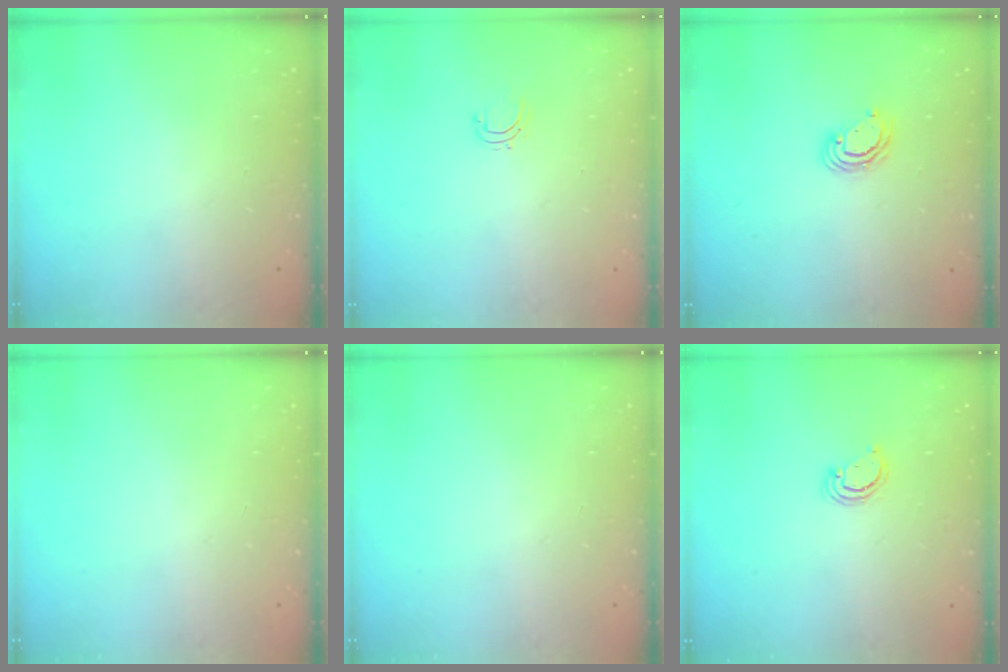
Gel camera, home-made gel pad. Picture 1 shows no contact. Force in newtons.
{"total": 3.8, "press": 3.8, "slide": 0.3}
{"total": 4.5, "press": 4.5, "slide": 0.1}
{"total": 0.0}
{"total": 0.0}
{"total": 2.6, "press": 2.6, "slide": 0.3}